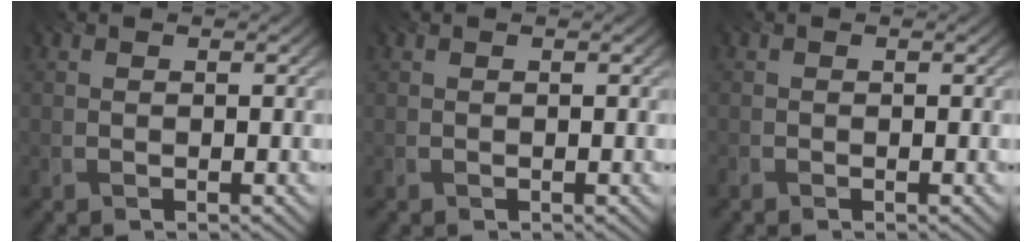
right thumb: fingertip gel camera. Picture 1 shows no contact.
{"total": 0.0}
{"total": 0.5, "force": [-0.5, 0.3, 0.0], "torque": [0.000, 0.002, -0.009]}